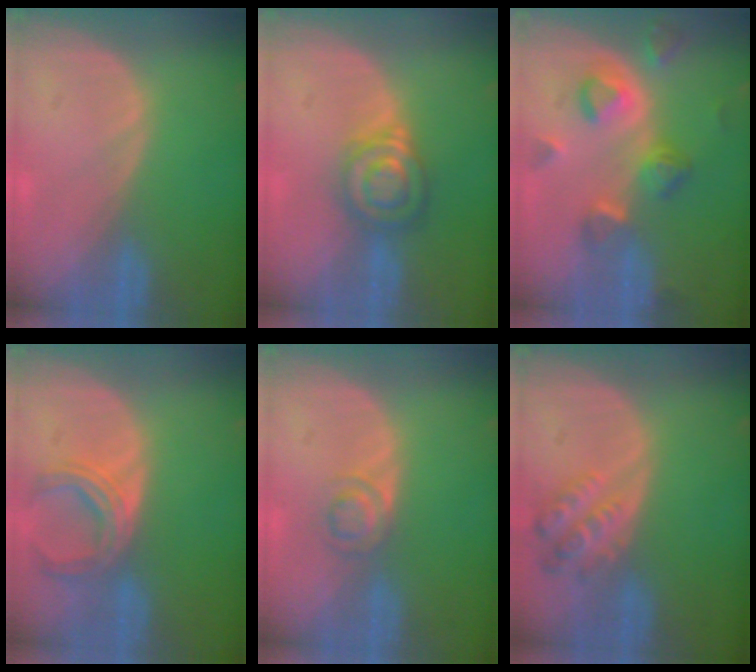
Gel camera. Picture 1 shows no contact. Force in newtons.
{"total": 6.0, "press": 5.9, "slide": 1.0}
{"total": 7.9, "press": 7.1, "slide": 3.4}
{"total": 5.4, "press": 5.4, "slide": 0.2}
{"total": 3.0, "press": 2.9, "slide": 0.2}
{"total": 5.4, "press": 5.0, "slide": 2.1}